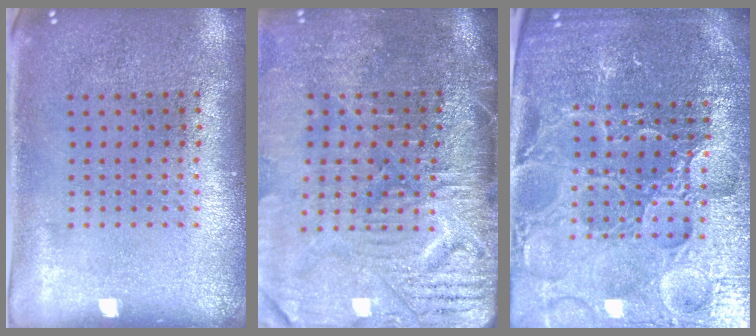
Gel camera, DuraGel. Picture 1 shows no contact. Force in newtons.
{"total": 4.8, "press": 4.1, "slide": 2.6}
{"total": 5.8, "press": 5.3, "slide": 2.2}